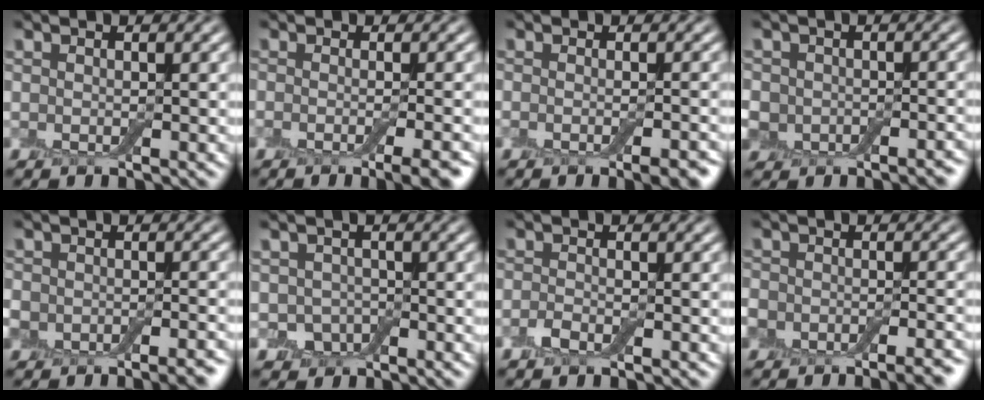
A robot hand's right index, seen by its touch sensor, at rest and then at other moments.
{"total": 5.0, "force": [-1.9, 1.8, 4.2], "torque": [-0.030, -0.002, -0.024]}
{"total": 3.7, "force": [-1.5, 1.3, 3.1], "torque": [-0.022, 0.004, -0.019]}
{"total": 6.0, "force": [-2.6, 5.0, 2.1], "torque": [-0.017, -0.006, -0.052]}
{"total": 5.6, "force": [-3.7, 3.2, 2.8], "torque": [-0.026, -0.002, -0.056]}
{"total": 2.4, "force": [-0.7, 2.0, 1.0], "torque": [-0.016, -0.006, -0.017]}
{"total": 1.5, "force": [-0.9, 0.8, 1.0], "torque": [-0.023, 0.001, -0.021]}
{"total": 7.3, "force": [-5.6, 3.5, 3.1], "torque": [-0.028, 0.001, -0.076]}